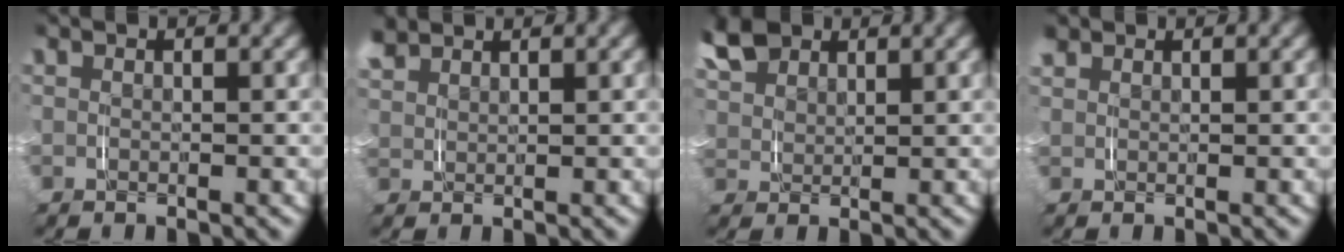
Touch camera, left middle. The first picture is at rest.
{"total": 1.6, "force": [1.5, 0.4, 0.2], "torque": [-0.015, 0.002, 0.034]}
{"total": 4.0, "force": [2.6, 2.4, 1.9], "torque": [-0.055, 0.000, 0.054]}
{"total": 0.7, "force": [0.7, 0.1, -0.2], "torque": [-0.005, -0.002, 0.017]}